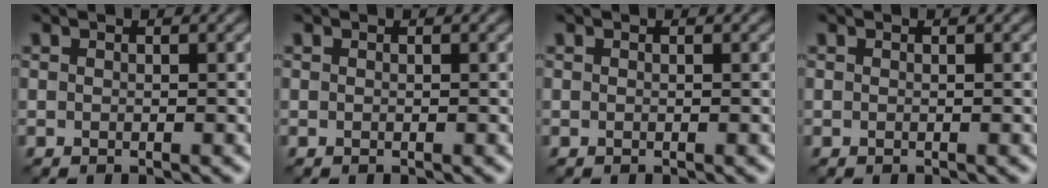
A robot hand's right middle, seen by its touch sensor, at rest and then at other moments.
{"total": 0.0}
{"total": 0.0}
{"total": 0.0}